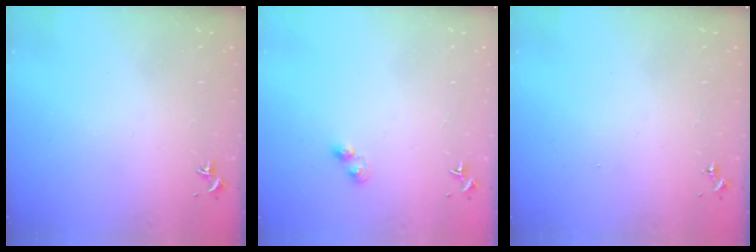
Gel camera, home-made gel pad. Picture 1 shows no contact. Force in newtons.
{"total": 4.1, "press": 4.1, "slide": 0.6}
{"total": 0.0}